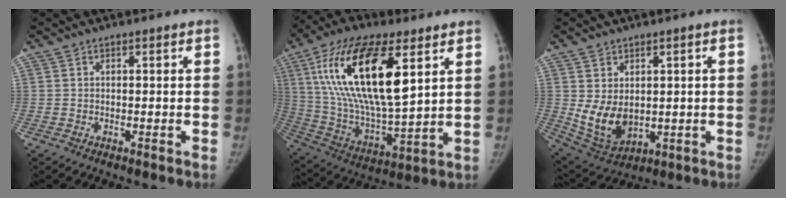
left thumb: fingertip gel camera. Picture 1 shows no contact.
{"total": 25.5, "force": [9.0, 9.6, 21.8], "torque": [-0.413, -0.021, 0.161]}
{"total": 9.3, "force": [0.3, 6.6, 6.6], "torque": [-0.102, -0.012, 0.032]}